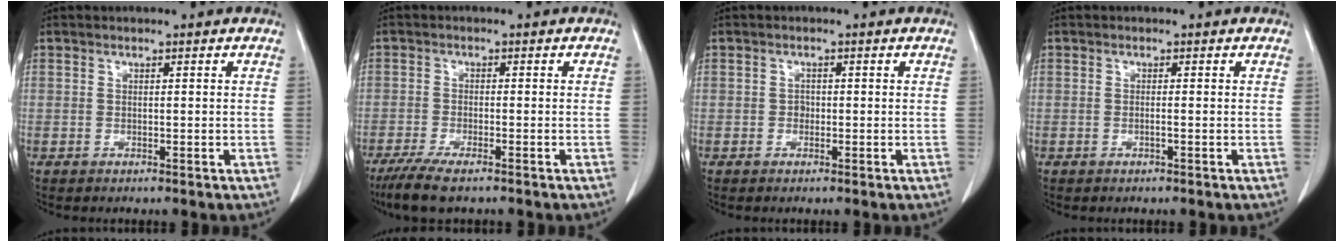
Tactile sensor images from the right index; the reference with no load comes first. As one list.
[{"total": 6.7, "force": [-4.9, 1.1, 4.5], "torque": [-0.079, -0.017, -0.080]}, {"total": 1.3, "force": [-0.4, 1.0, 0.7], "torque": [-0.006, 0.006, -0.007]}, {"total": 0.6, "force": [-0.2, -0.1, 0.5], "torque": [-0.009, 0.001, -0.004]}]